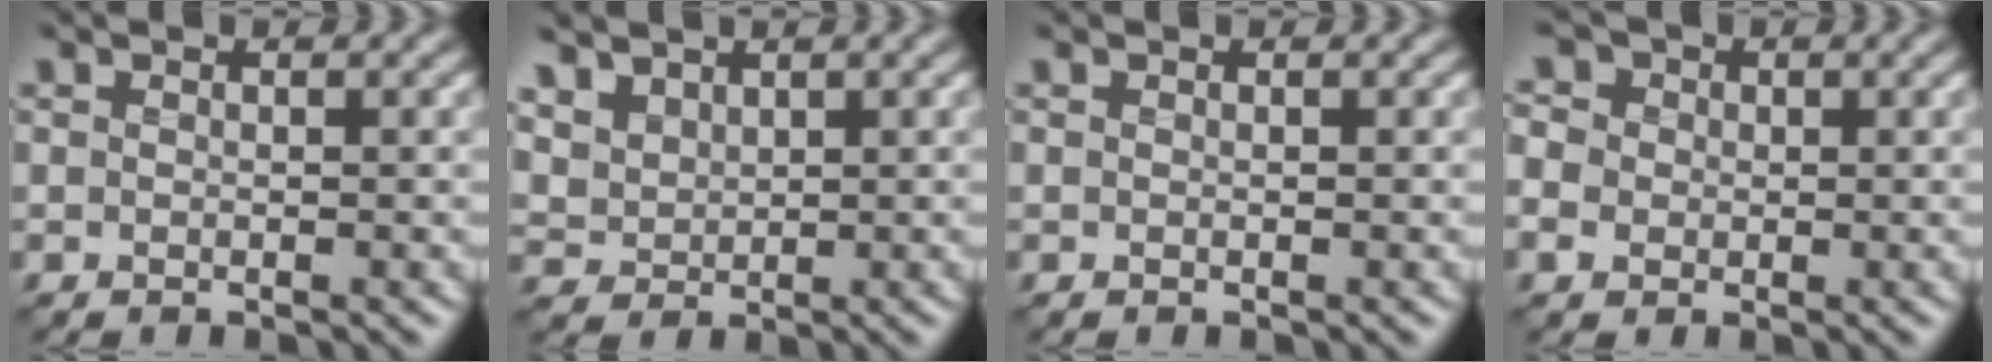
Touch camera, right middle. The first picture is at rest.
{"total": 4.8, "force": [3.1, 3.1, 1.9], "torque": [-0.078, 0.002, 0.078]}
{"total": 0.0}
{"total": 4.5, "force": [0.6, 4.0, 2.1], "torque": [-0.050, 0.024, -0.008]}